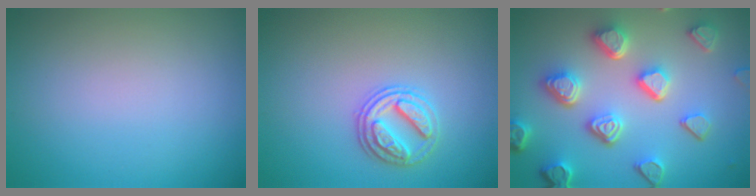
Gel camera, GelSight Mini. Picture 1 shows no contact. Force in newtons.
{"total": 2.6, "press": 2.6, "slide": 0.5}
{"total": 6.7, "press": 5.3, "slide": 4.2}